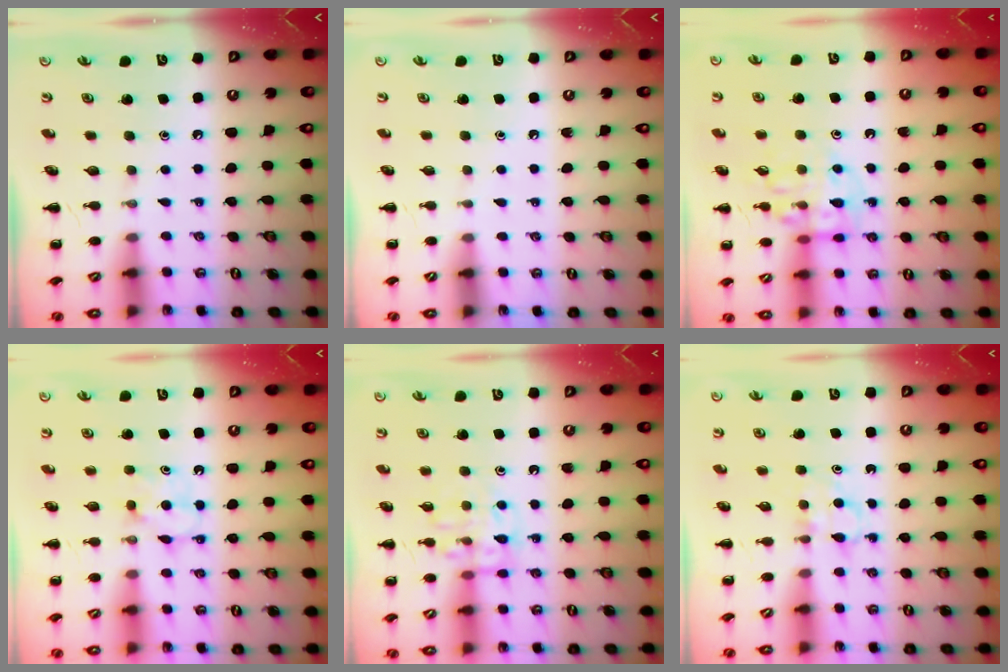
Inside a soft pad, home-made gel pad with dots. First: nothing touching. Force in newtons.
{"total": 0.6, "press": 0.6, "slide": 0.2}
{"total": 11.9, "press": 11.8, "slide": 1.2}
{"total": 5.5, "press": 5.2, "slide": 1.6}
{"total": 11.3, "press": 11.3, "slide": 0.9}
{"total": 3.4, "press": 3.2, "slide": 1.1}